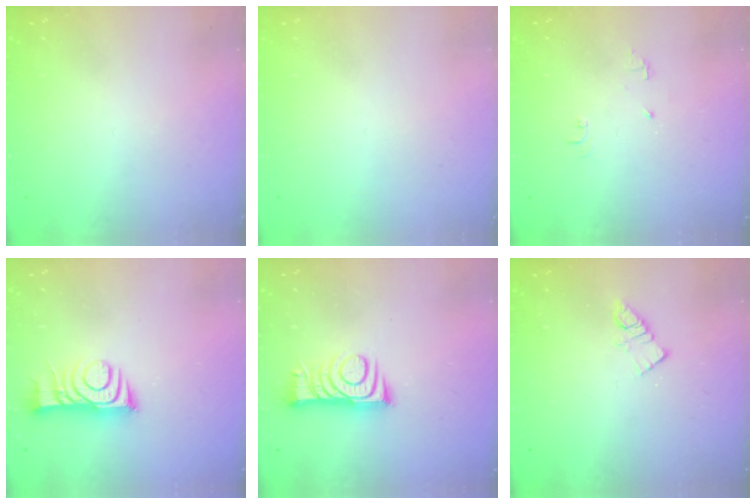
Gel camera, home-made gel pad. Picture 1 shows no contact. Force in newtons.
{"total": 1.5, "press": 1.5, "slide": 0.1}
{"total": 4.7, "press": 4.7, "slide": 0.7}
{"total": 10.6, "press": 10.6, "slide": 1.0}
{"total": 9.2, "press": 9.2, "slide": 0.3}
{"total": 5.7, "press": 5.7, "slide": 0.2}